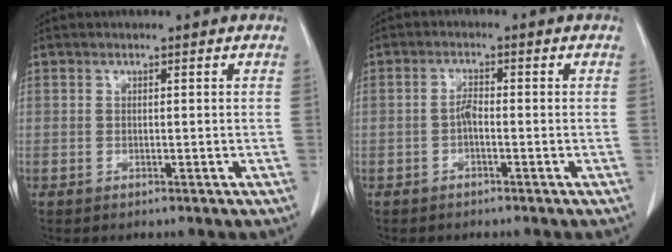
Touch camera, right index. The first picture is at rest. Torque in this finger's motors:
{"motor_torque": [0.32, -0.28, 0.13, 0.04]}